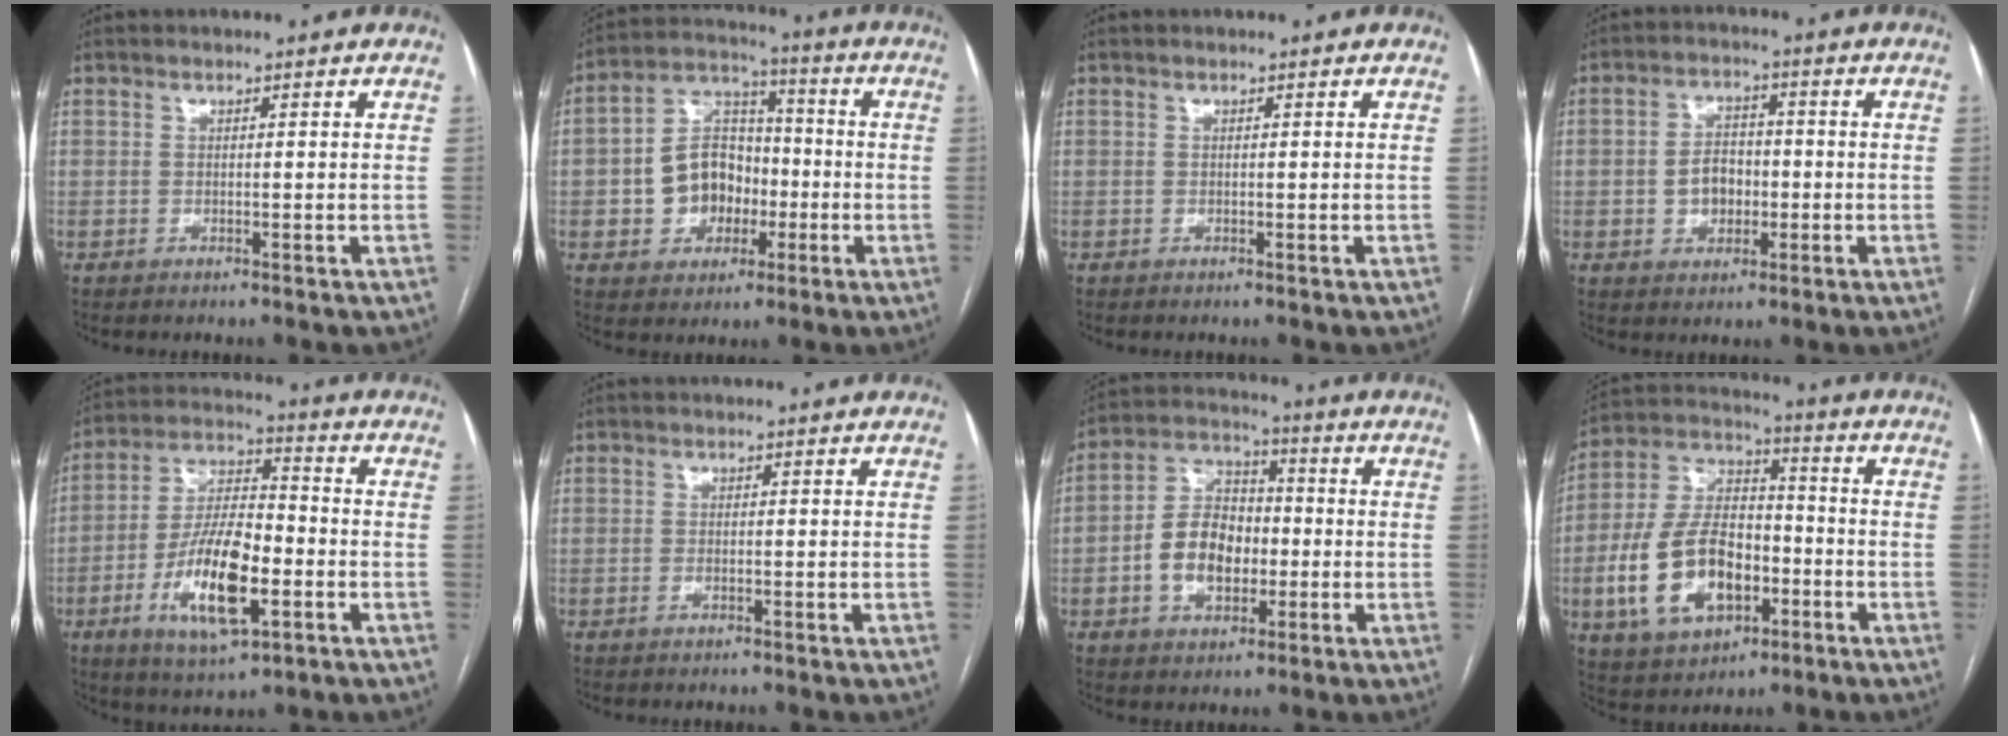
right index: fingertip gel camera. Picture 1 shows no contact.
{"total": 10.3, "force": [-2.1, 8.1, 6.1], "torque": [-0.119, 0.030, -0.030]}
{"total": 0.0}
{"total": 5.5, "force": [-0.9, 4.0, 3.6], "torque": [-0.066, 0.014, -0.012]}
{"total": 14.8, "force": [-5.0, 4.6, 13.1], "torque": [-0.258, -0.003, -0.086]}
{"total": 0.8, "force": [-0.4, 0.3, 0.6], "torque": [-0.016, -0.001, -0.006]}
{"total": 10.1, "force": [-2.1, 6.7, 7.3], "torque": [-0.150, 0.026, -0.035]}
{"total": 15.8, "force": [-4.9, 9.1, 11.9], "torque": [-0.259, 0.015, -0.081]}